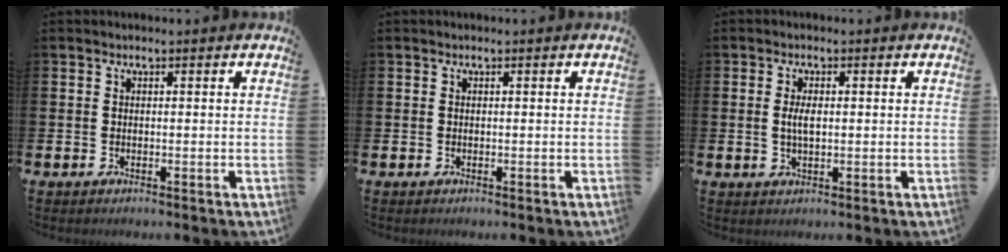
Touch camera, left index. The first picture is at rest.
{"total": 0.0}
{"total": 2.7, "force": [0.3, 1.1, 2.4], "torque": [-0.035, 0.000, 0.000]}